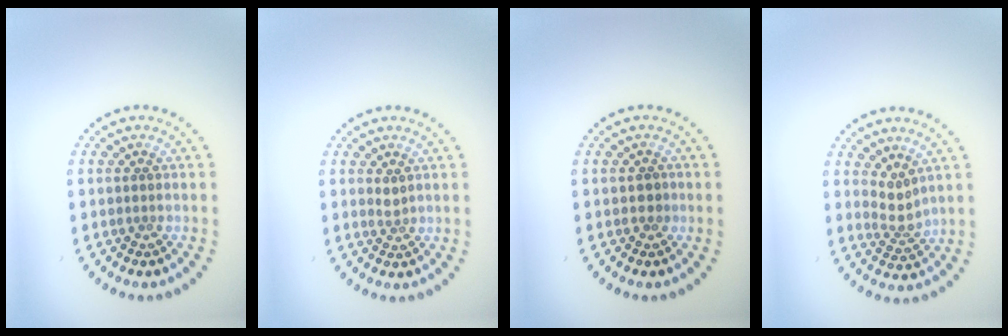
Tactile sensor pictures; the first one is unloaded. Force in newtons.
{"total": 0.9, "press": 0.6, "slide": 0.7}
{"total": 0.8, "press": 0.8, "slide": 0.3}
{"total": 2.1, "press": 1.4, "slide": 1.5}